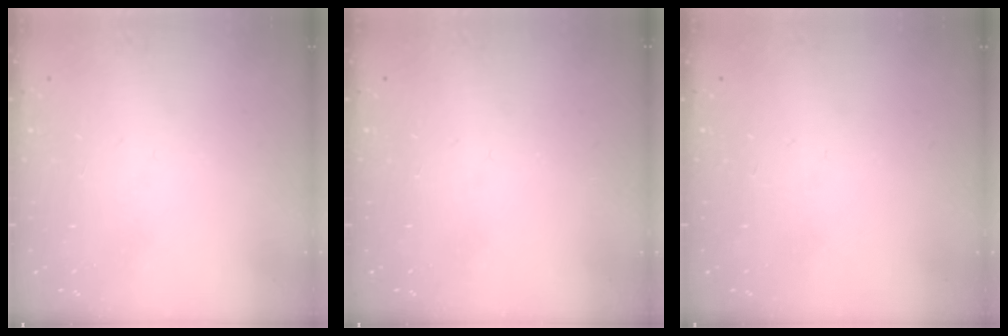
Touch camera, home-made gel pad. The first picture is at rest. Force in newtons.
{"total": 0.0}
{"total": 0.0}